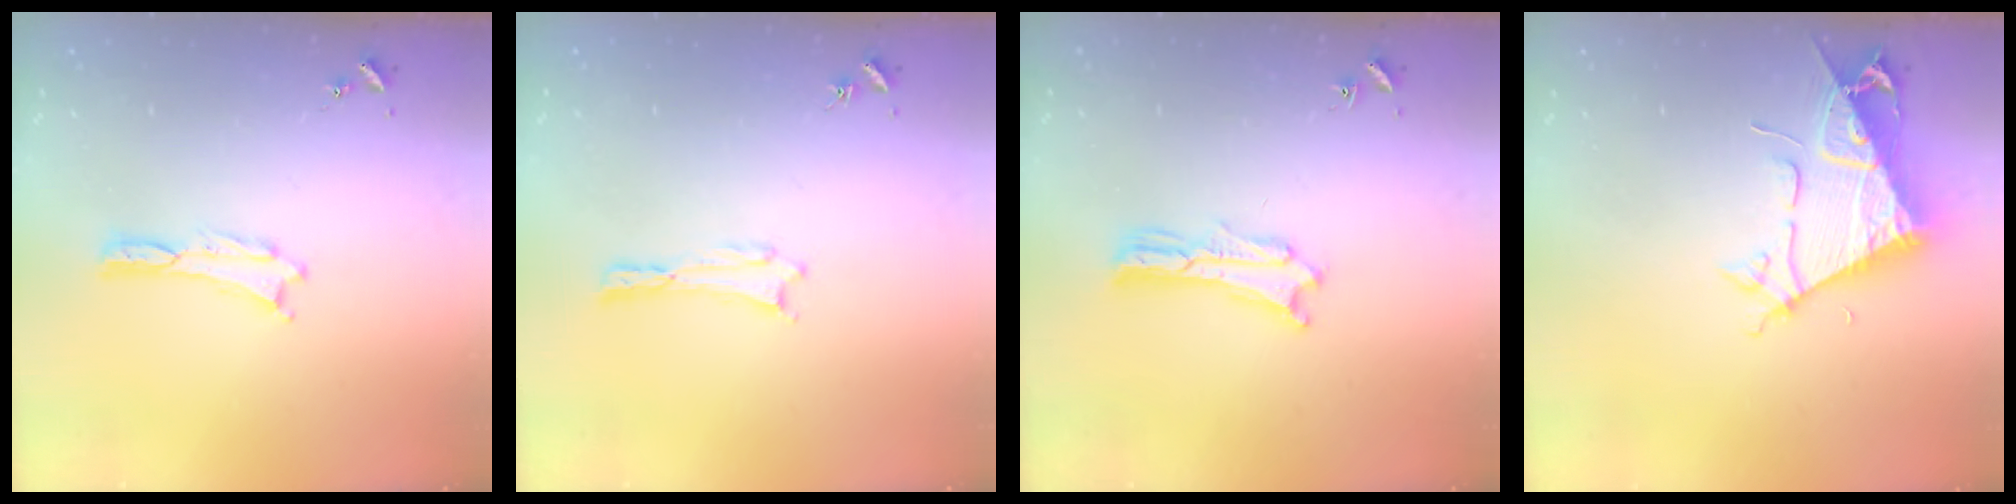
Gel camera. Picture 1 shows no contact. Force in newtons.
{"total": 0.0}
{"total": 2.5, "press": 2.5, "slide": 0.1}
{"total": 7.6, "press": 7.5, "slide": 0.9}